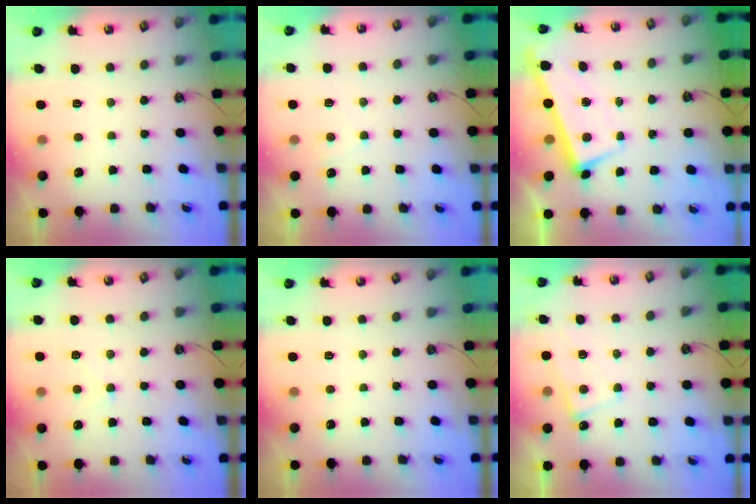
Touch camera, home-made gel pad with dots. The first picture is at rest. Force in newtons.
{"total": 1.9, "press": 1.9, "slide": 0.3}
{"total": 1.5, "press": 0.4, "slide": 1.4}
{"total": 1.1, "press": 1.0, "slide": 0.5}
{"total": 0.0}
{"total": 4.1, "press": 4.1, "slide": 0.1}